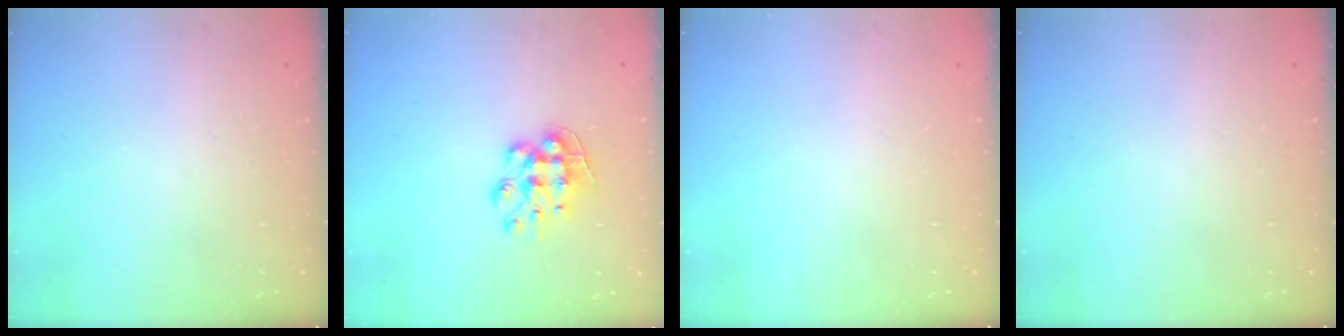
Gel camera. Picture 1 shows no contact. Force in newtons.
{"total": 10.8, "press": 10.8, "slide": 0.9}
{"total": 0.0}
{"total": 0.0}